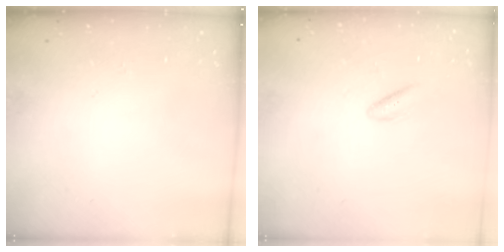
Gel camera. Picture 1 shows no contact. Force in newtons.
{"total": 2.8, "press": 2.5, "slide": 1.3}